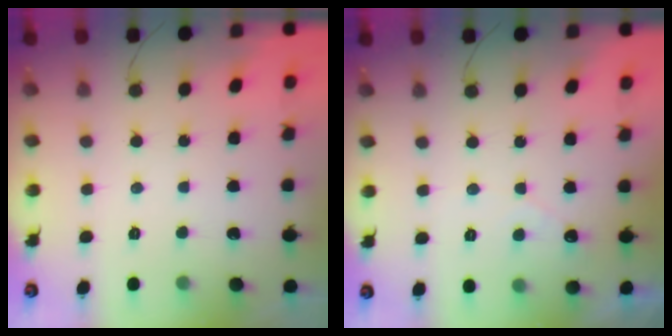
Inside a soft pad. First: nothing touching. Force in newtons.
{"total": 3.3, "press": 3.3, "slide": 0.1}